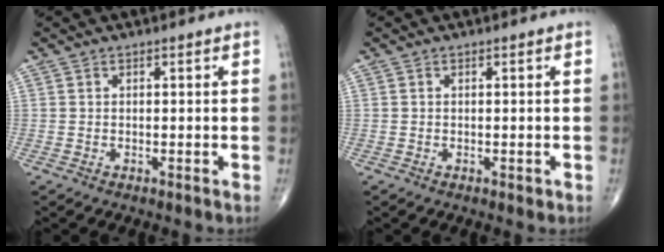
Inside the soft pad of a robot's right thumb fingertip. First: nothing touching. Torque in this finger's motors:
{"motor_torque": [-0.20, 0.01, -0.13, -0.04, -0.01]}